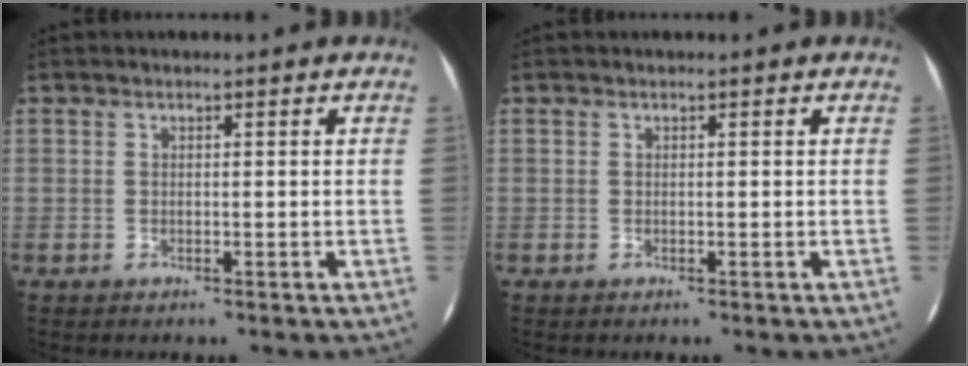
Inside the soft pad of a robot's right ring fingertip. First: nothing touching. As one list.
[{"total": 0.0}]